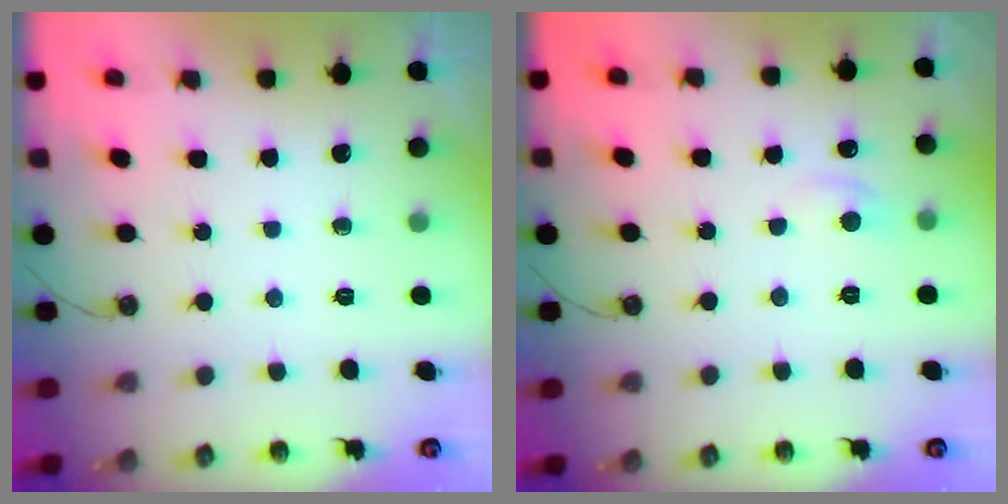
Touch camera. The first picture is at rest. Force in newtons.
{"total": 1.0, "press": 0.6, "slide": 0.8}